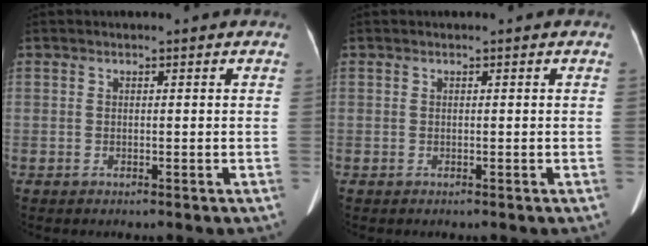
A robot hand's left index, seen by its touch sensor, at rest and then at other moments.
{"total": 0.0}